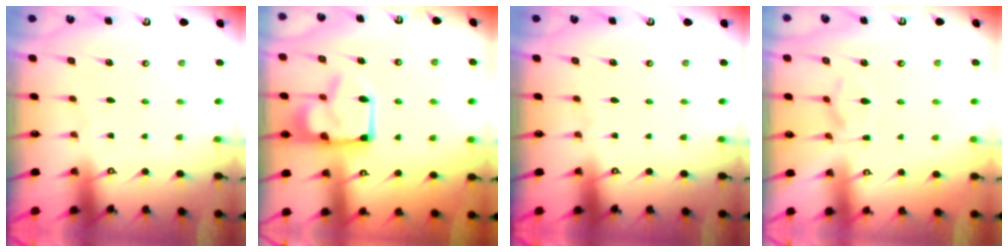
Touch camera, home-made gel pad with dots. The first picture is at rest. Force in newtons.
{"total": 9.5, "press": 9.4, "slide": 1.4}
{"total": 0.0}
{"total": 6.9, "press": 6.9, "slide": 1.0}